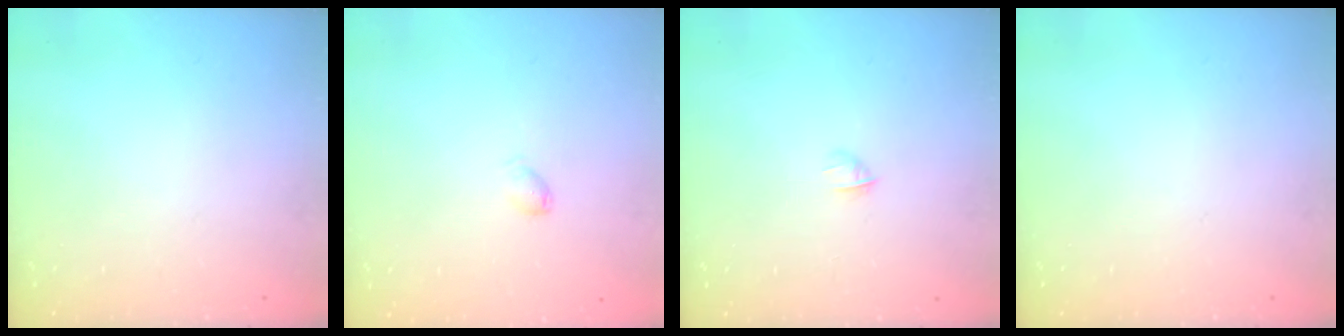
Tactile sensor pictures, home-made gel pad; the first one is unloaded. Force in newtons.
{"total": 2.9, "press": 2.9, "slide": 0.4}
{"total": 2.8, "press": 2.7, "slide": 0.8}
{"total": 0.0}